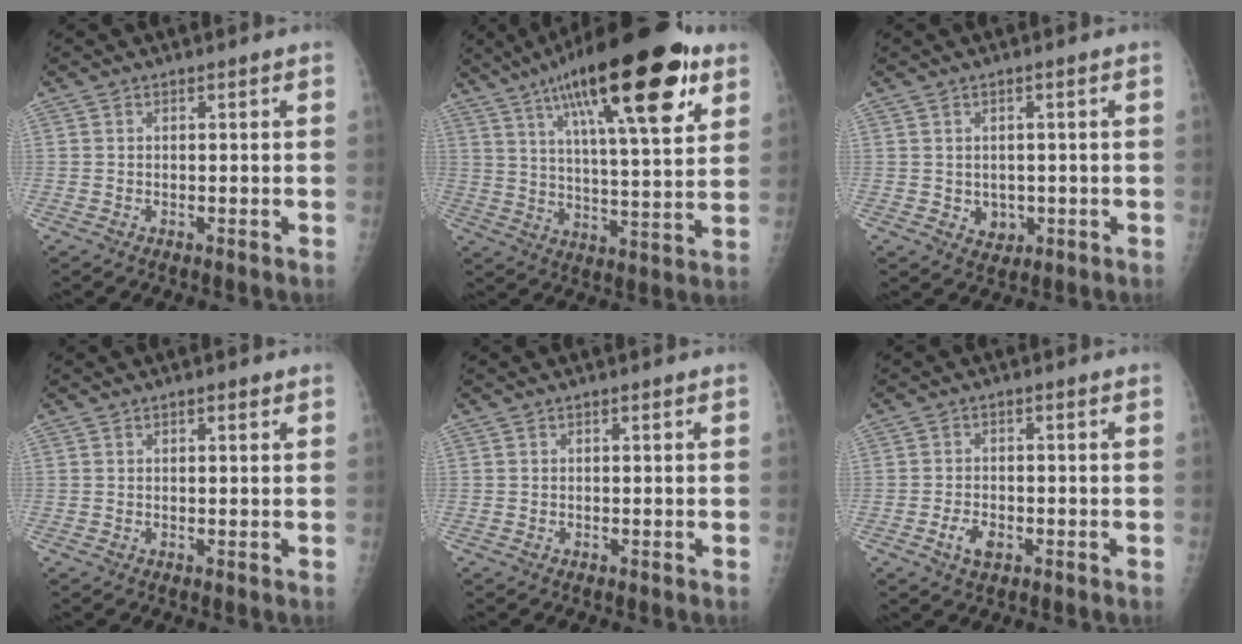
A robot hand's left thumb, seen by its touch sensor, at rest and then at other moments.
{"total": 26.0, "force": [13.4, 7.0, 21.1], "torque": [-0.326, -0.023, 0.211]}
{"total": 3.4, "force": [-0.4, 2.9, 1.8], "torque": [-0.010, 0.000, 0.004]}
{"total": 1.2, "force": [0.7, 0.5, 0.9], "torque": [-0.011, 0.000, 0.008]}
{"total": 0.0}
{"total": 3.7, "force": [-1.6, 2.2, 2.5], "torque": [-0.042, 0.008, -0.026]}